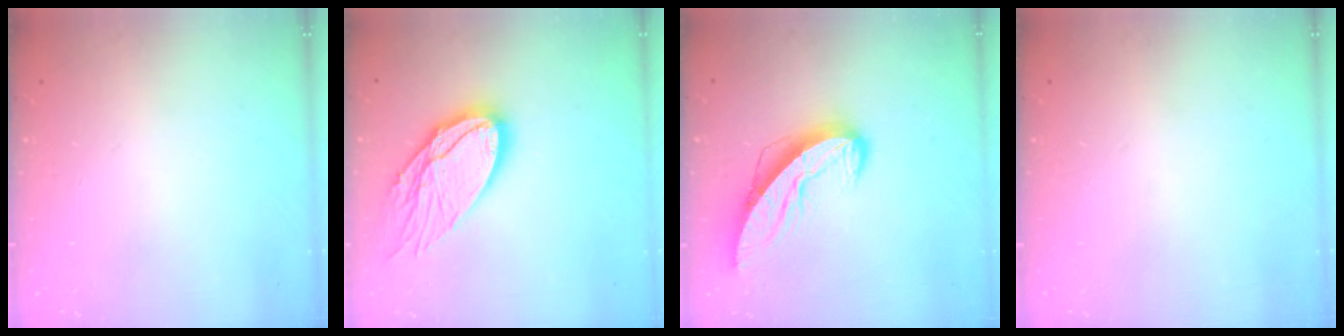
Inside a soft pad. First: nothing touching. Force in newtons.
{"total": 16.3, "press": 16.2, "slide": 1.4}
{"total": 9.6, "press": 9.6, "slide": 0.8}
{"total": 0.0}